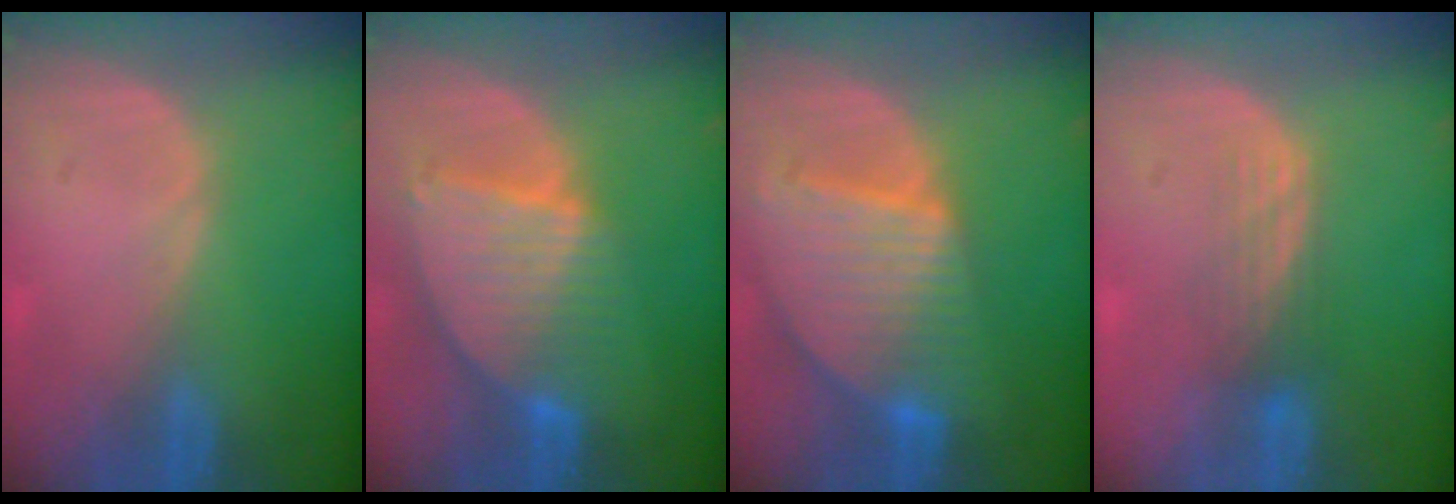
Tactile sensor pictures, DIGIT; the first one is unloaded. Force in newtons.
{"total": 8.7, "press": 7.5, "slide": 4.4}
{"total": 9.5, "press": 8.2, "slide": 4.8}
{"total": 3.5, "press": 3.1, "slide": 1.6}